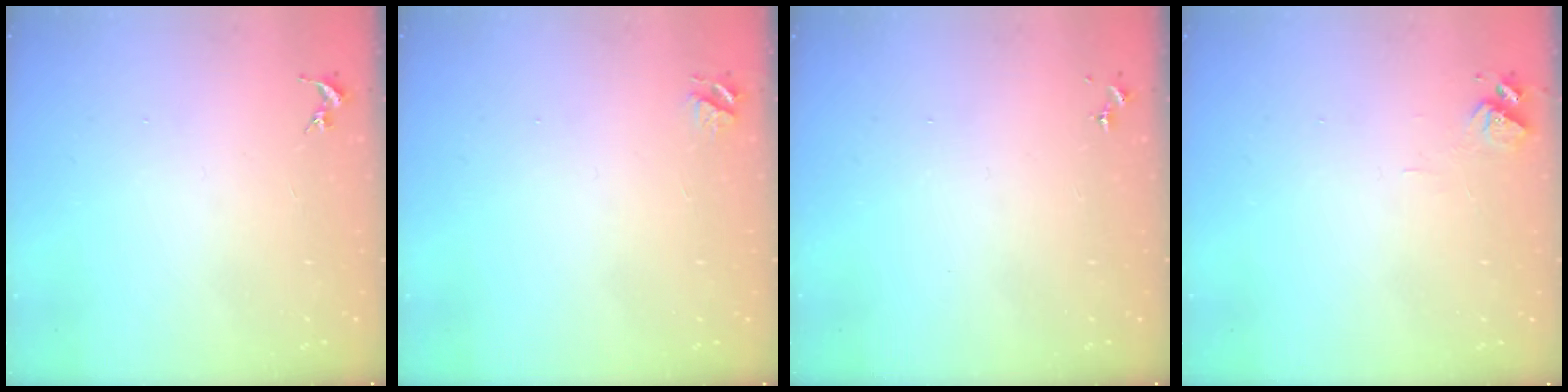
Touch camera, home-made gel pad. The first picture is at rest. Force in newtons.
{"total": 4.0, "press": 3.9, "slide": 0.4}
{"total": 0.0}
{"total": 6.4, "press": 6.4, "slide": 0.8}